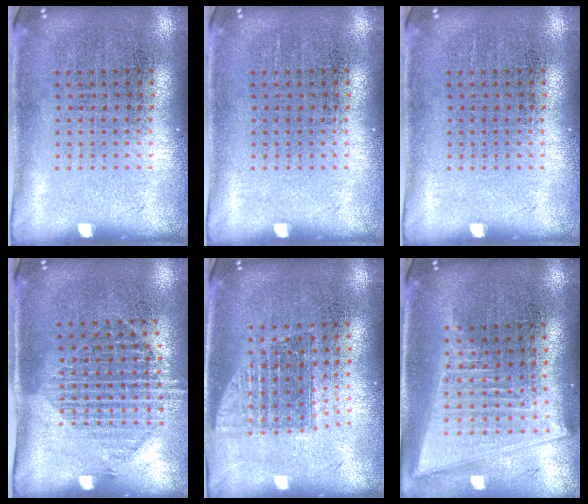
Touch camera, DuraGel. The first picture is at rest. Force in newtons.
{"total": 0.0}
{"total": 0.0}
{"total": 1.6, "press": 1.3, "slide": 0.9}
{"total": 1.5, "press": 1.2, "slide": 0.9}
{"total": 2.1, "press": 1.8, "slide": 1.1}